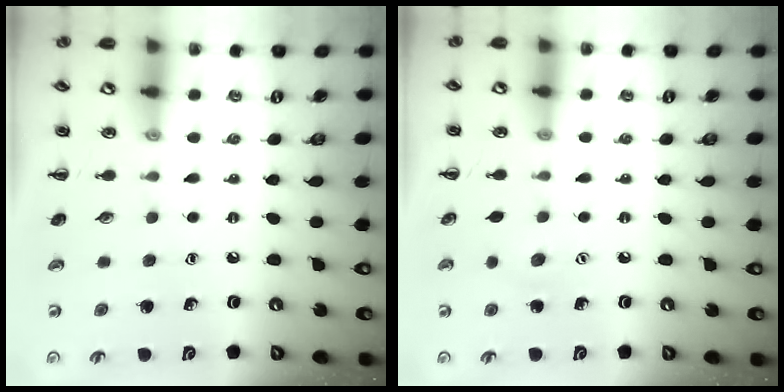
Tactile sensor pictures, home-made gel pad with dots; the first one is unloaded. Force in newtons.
{"total": 4.8, "press": 4.7, "slide": 1.2}